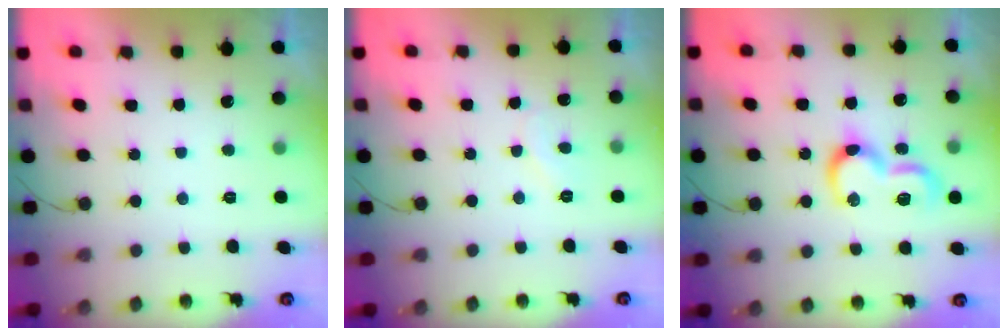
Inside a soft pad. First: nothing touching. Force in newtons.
{"total": 5.4, "press": 5.4, "slide": 0.5}
{"total": 11.8, "press": 11.8, "slide": 0.5}